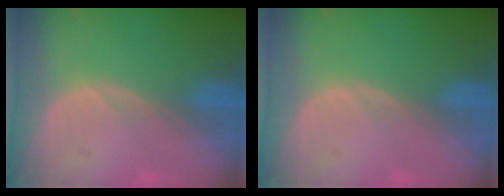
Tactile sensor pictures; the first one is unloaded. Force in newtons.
{"total": 0.0}